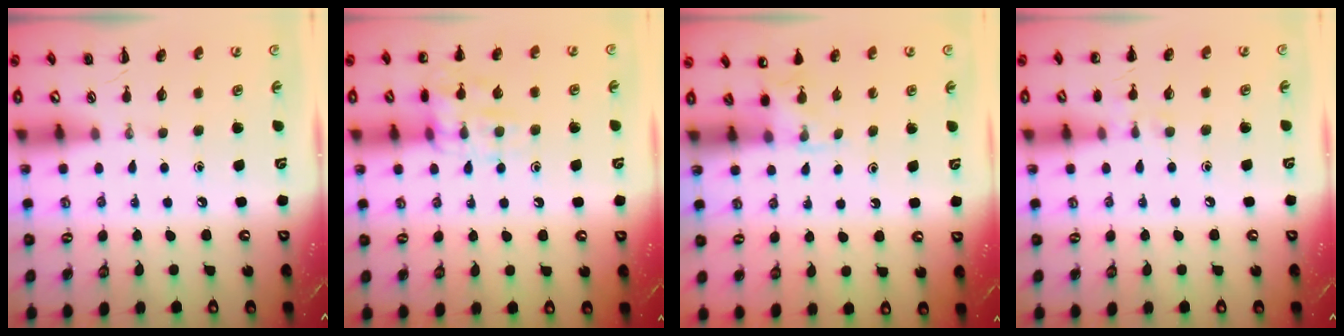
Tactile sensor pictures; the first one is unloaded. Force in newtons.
{"total": 12.5, "press": 12.5, "slide": 0.6}
{"total": 3.9, "press": 3.7, "slide": 1.3}
{"total": 5.6, "press": 5.3, "slide": 1.8}